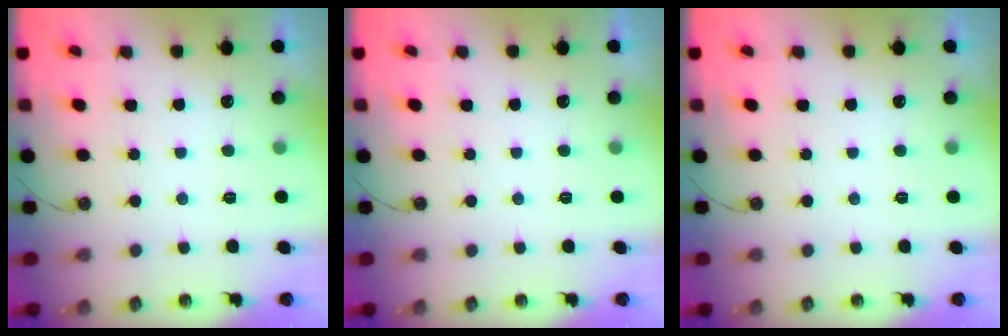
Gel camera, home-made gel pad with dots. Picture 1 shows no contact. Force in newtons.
{"total": 0.0}
{"total": 0.0}